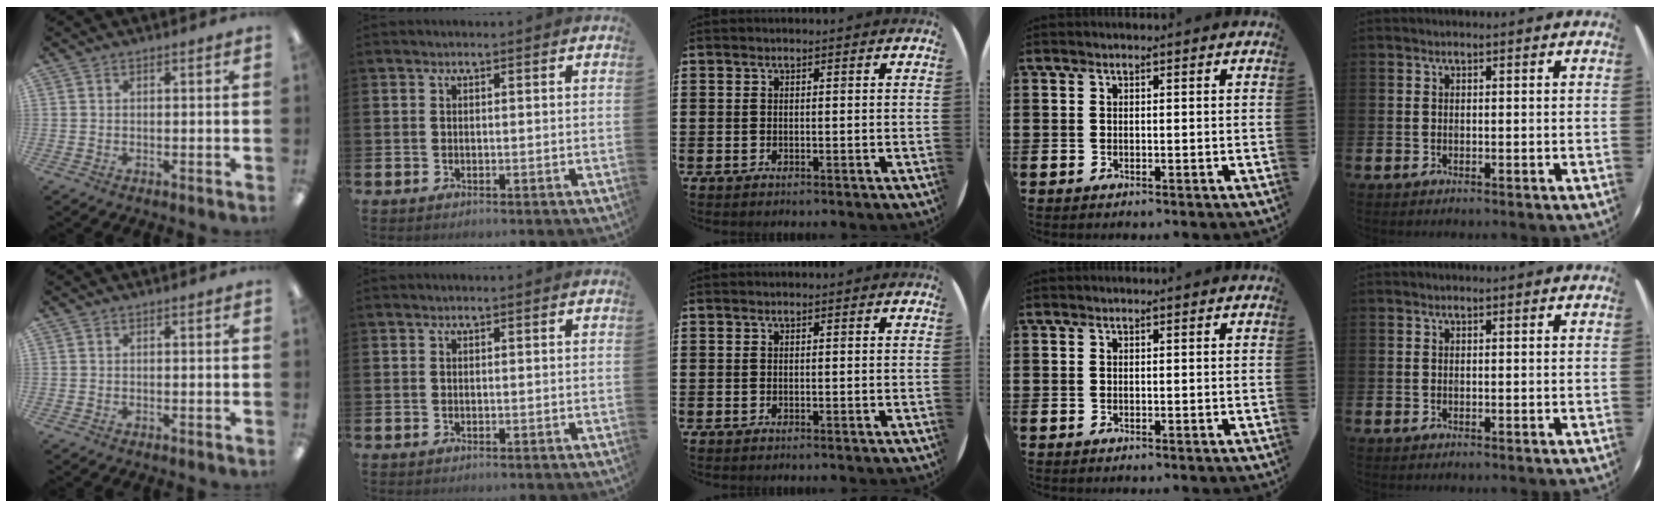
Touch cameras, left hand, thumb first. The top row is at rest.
{}